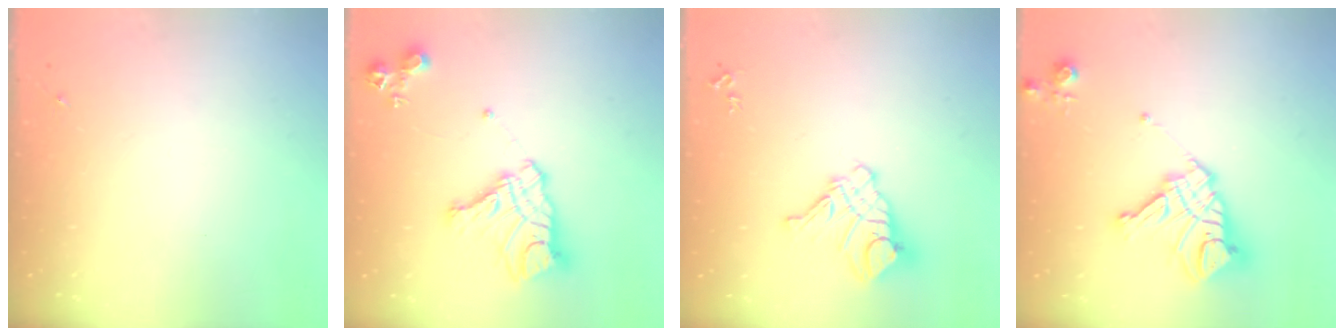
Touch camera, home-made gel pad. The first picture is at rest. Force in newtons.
{"total": 16.0, "press": 15.9, "slide": 1.4}
{"total": 12.9, "press": 12.8, "slide": 1.1}
{"total": 17.1, "press": 17.0, "slide": 2.2}